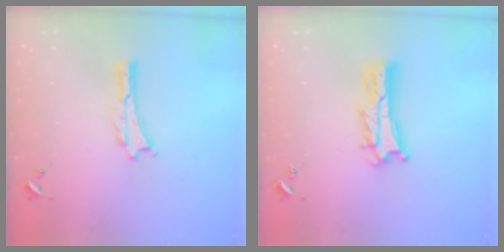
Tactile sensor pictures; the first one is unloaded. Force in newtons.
{"total": 5.2, "press": 5.2, "slide": 0.5}